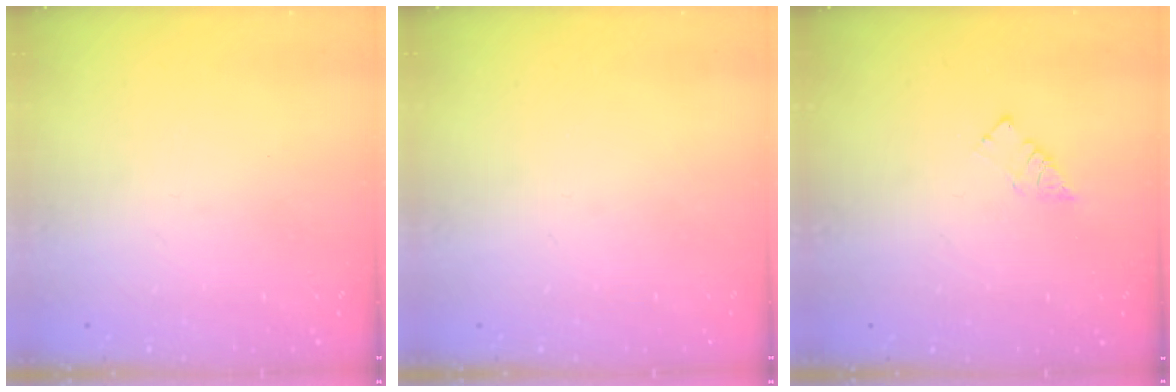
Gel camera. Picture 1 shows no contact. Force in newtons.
{"total": 0.0}
{"total": 3.3, "press": 3.3, "slide": 0.3}